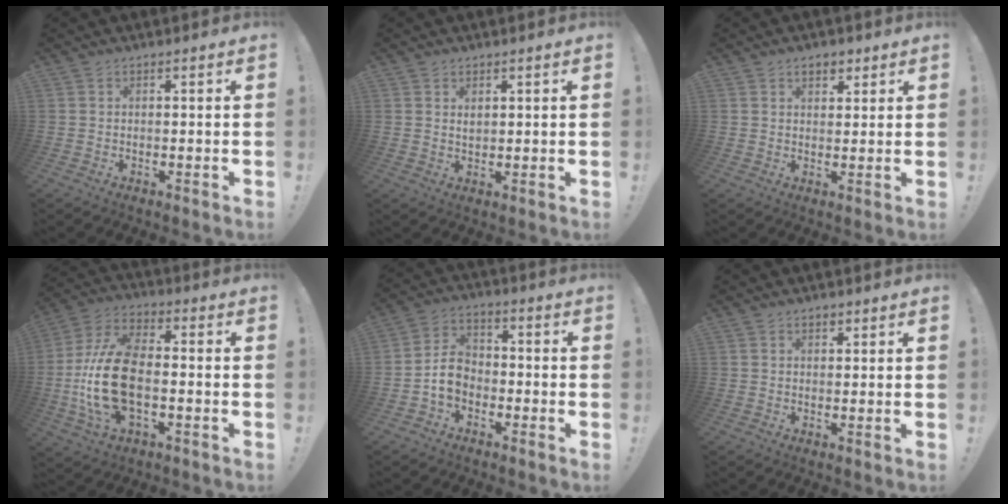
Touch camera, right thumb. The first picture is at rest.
{"total": 1.7, "force": [1.1, 1.1, 0.6], "torque": [0.000, -0.005, 0.018]}
{"total": 4.1, "force": [2.3, 2.8, 1.9], "torque": [-0.014, -0.006, 0.039]}
{"total": 19.2, "force": [-3.6, 10.5, 15.7], "torque": [-0.315, 0.010, -0.053]}
{"total": 7.8, "force": [-3.0, 5.9, 4.1], "torque": [-0.074, 0.019, -0.054]}
{"total": 1.2, "force": [0.8, 0.8, 0.4], "torque": [-0.002, -0.001, 0.014]}